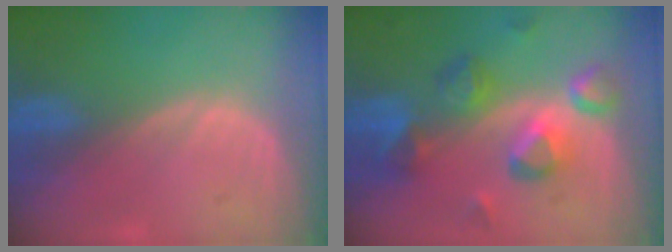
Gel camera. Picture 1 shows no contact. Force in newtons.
{"total": 9.4, "press": 8.1, "slide": 4.7}